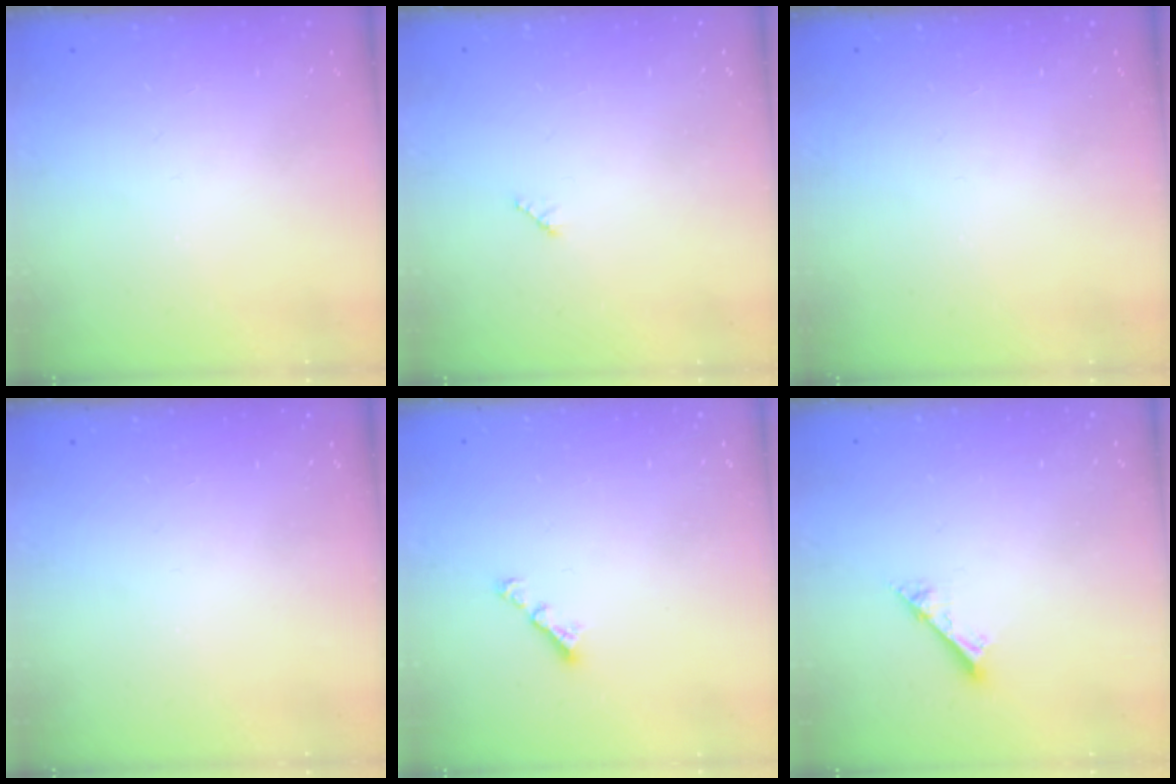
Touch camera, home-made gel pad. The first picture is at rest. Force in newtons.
{"total": 2.5, "press": 2.5, "slide": 0.3}
{"total": 0.0}
{"total": 0.0}
{"total": 3.0, "press": 2.9, "slide": 0.5}
{"total": 2.6, "press": 2.6, "slide": 0.2}